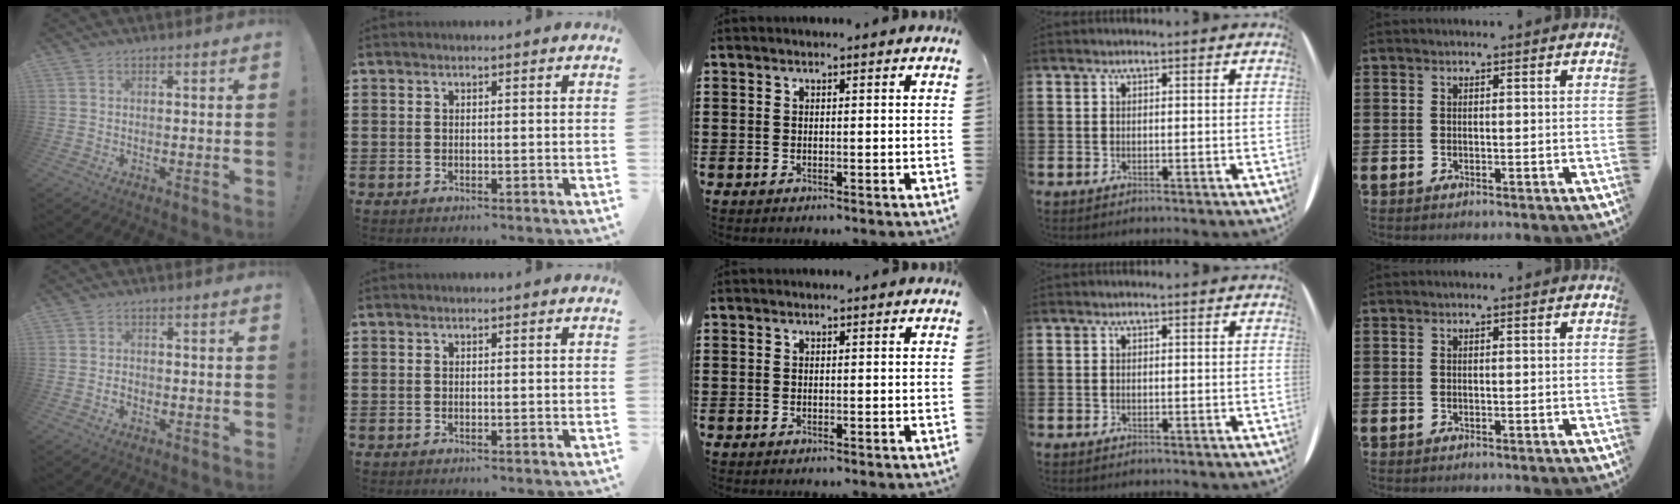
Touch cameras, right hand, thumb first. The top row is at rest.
{"thumb": {"total": 1.6, "force": [-1.1, 1.0, 0.6], "torque": [-0.016, 0.007, -0.018]}}